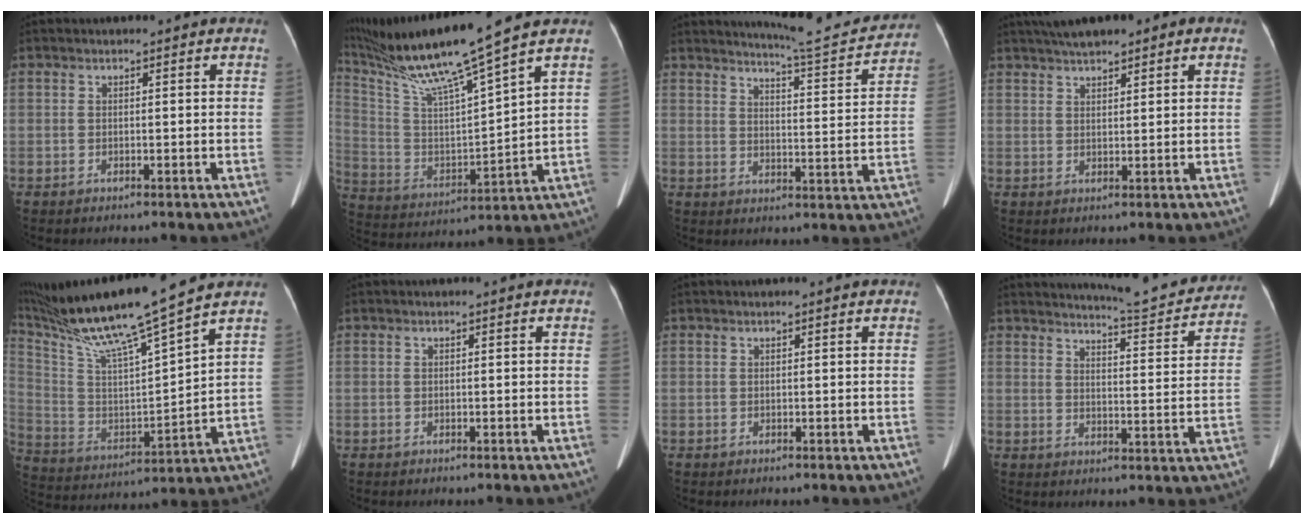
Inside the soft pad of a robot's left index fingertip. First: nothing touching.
{"total": 17.0, "force": [14.1, -2.0, 9.3], "torque": [-0.185, -0.011, 0.266]}
{"total": 12.9, "force": [12.5, 0.3, 3.2], "torque": [-0.046, -0.030, 0.156]}
{"total": 7.0, "force": [5.1, 1.9, 4.3], "torque": [-0.070, 0.029, 0.084]}
{"total": 20.2, "force": [16.9, -1.2, 11.0], "torque": [-0.210, -0.011, 0.307]}
{"total": 0.0}
{"total": 0.6, "force": [0.5, 0.0, 0.2], "torque": [-0.001, 0.014, 0.011]}
{"total": 13.5, "force": [13.0, 1.1, 3.7], "torque": [-0.049, -0.029, 0.156]}